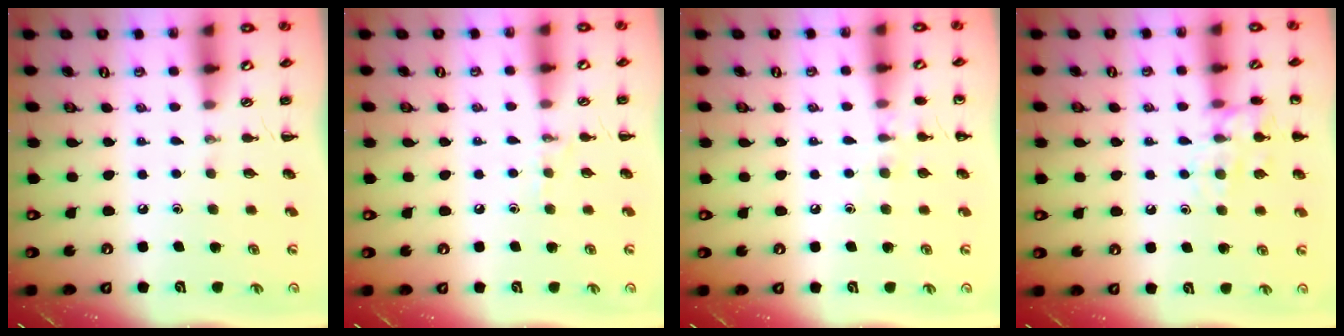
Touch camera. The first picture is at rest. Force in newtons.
{"total": 5.0, "press": 4.8, "slide": 1.4}
{"total": 5.5, "press": 5.3, "slide": 1.5}
{"total": 11.7, "press": 11.7, "slide": 0.7}